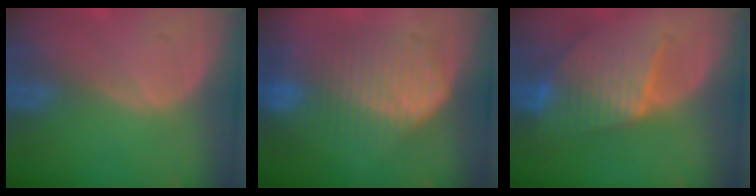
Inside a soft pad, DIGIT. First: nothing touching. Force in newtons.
{"total": 10.5, "press": 10.4, "slide": 0.5}
{"total": 8.4, "press": 8.4, "slide": 0.5}